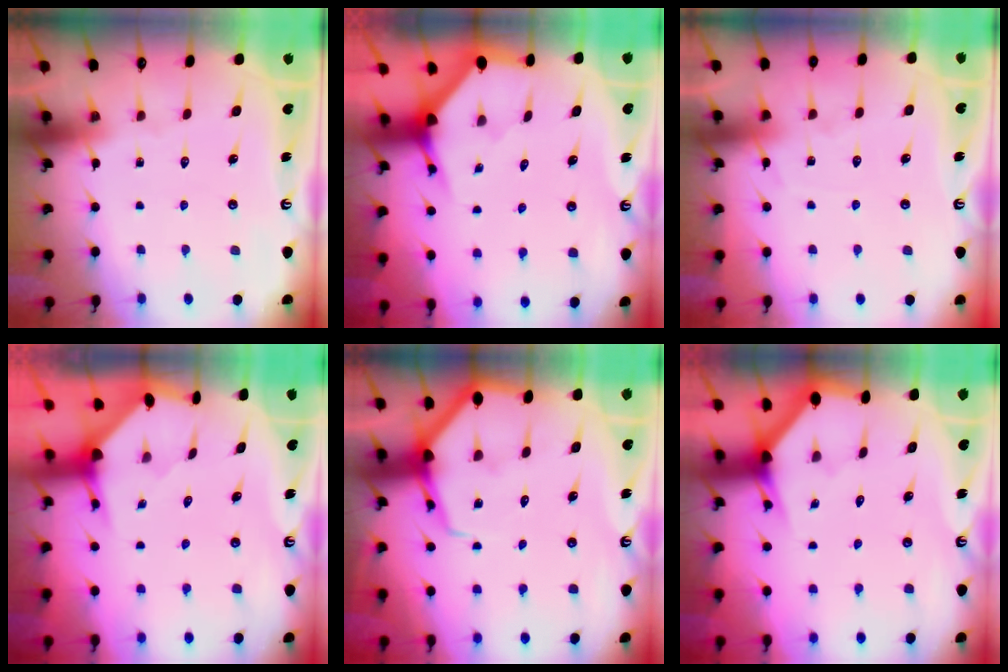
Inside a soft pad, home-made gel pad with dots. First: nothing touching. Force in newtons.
{"total": 3.4, "press": 3.4, "slide": 0.1}
{"total": 6.0, "press": 6.0, "slide": 0.8}
{"total": 3.2, "press": 3.2, "slide": 0.3}
{"total": 6.9, "press": 6.8, "slide": 0.7}
{"total": 3.0, "press": 3.0, "slide": 0.1}